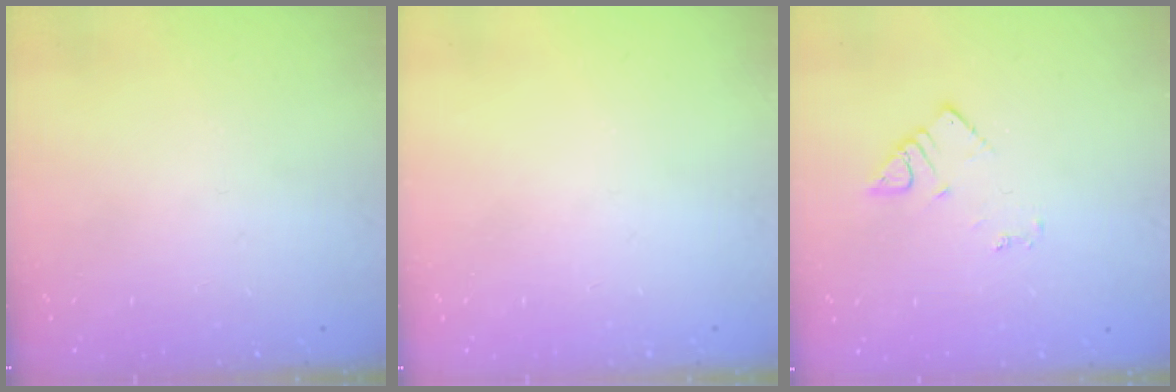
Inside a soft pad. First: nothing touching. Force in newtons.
{"total": 0.0}
{"total": 3.4, "press": 3.4, "slide": 0.6}